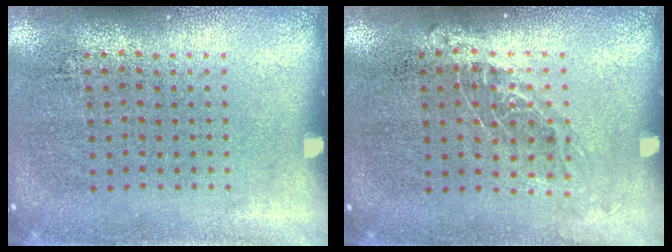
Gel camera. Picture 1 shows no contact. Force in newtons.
{"total": 1.0, "press": 0.9, "slide": 0.5}